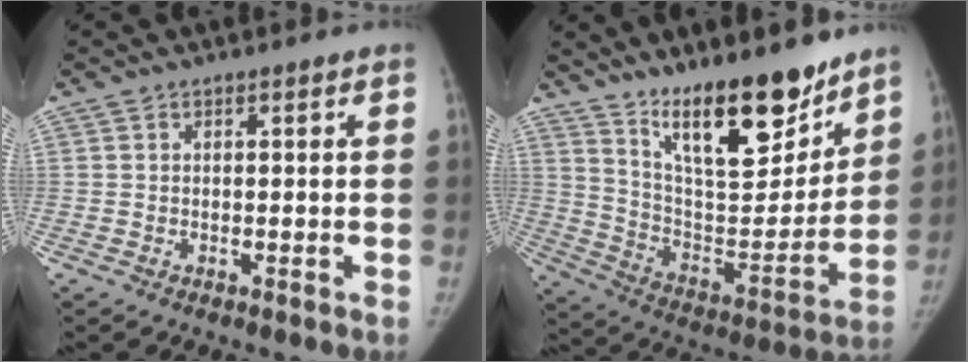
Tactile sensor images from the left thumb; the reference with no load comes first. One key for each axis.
{"total": 20.3, "fx": 14.6, "fy": 6.2, "fz": 12.6, "tx": -0.149, "ty": -0.104, "tz": 0.251}